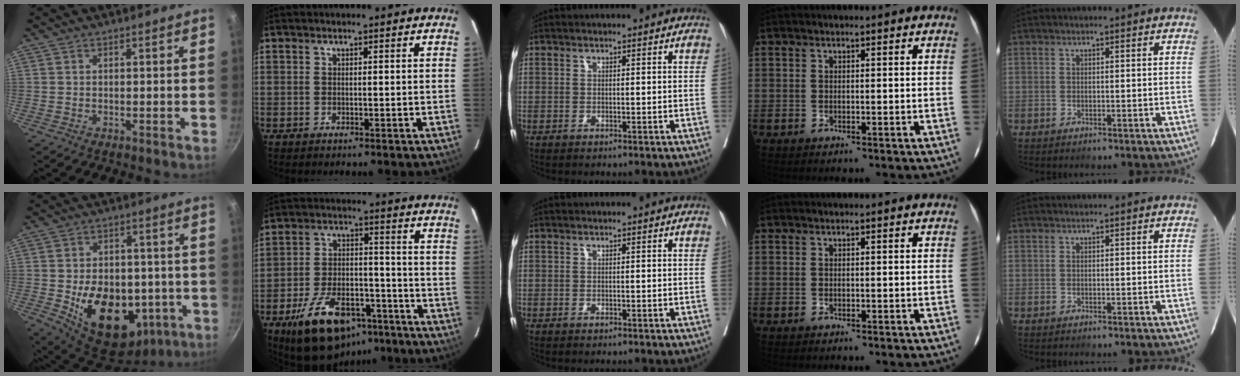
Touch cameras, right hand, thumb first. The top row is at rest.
{"thumb": {"total": 20.0, "force": [-5.3, 13.1, 14.2], "torque": [-0.192, 0.005, -0.051]}, "index": {"total": 16.2, "force": [-10.3, 7.7, 9.9], "torque": [-0.168, 0.008, -0.162]}}